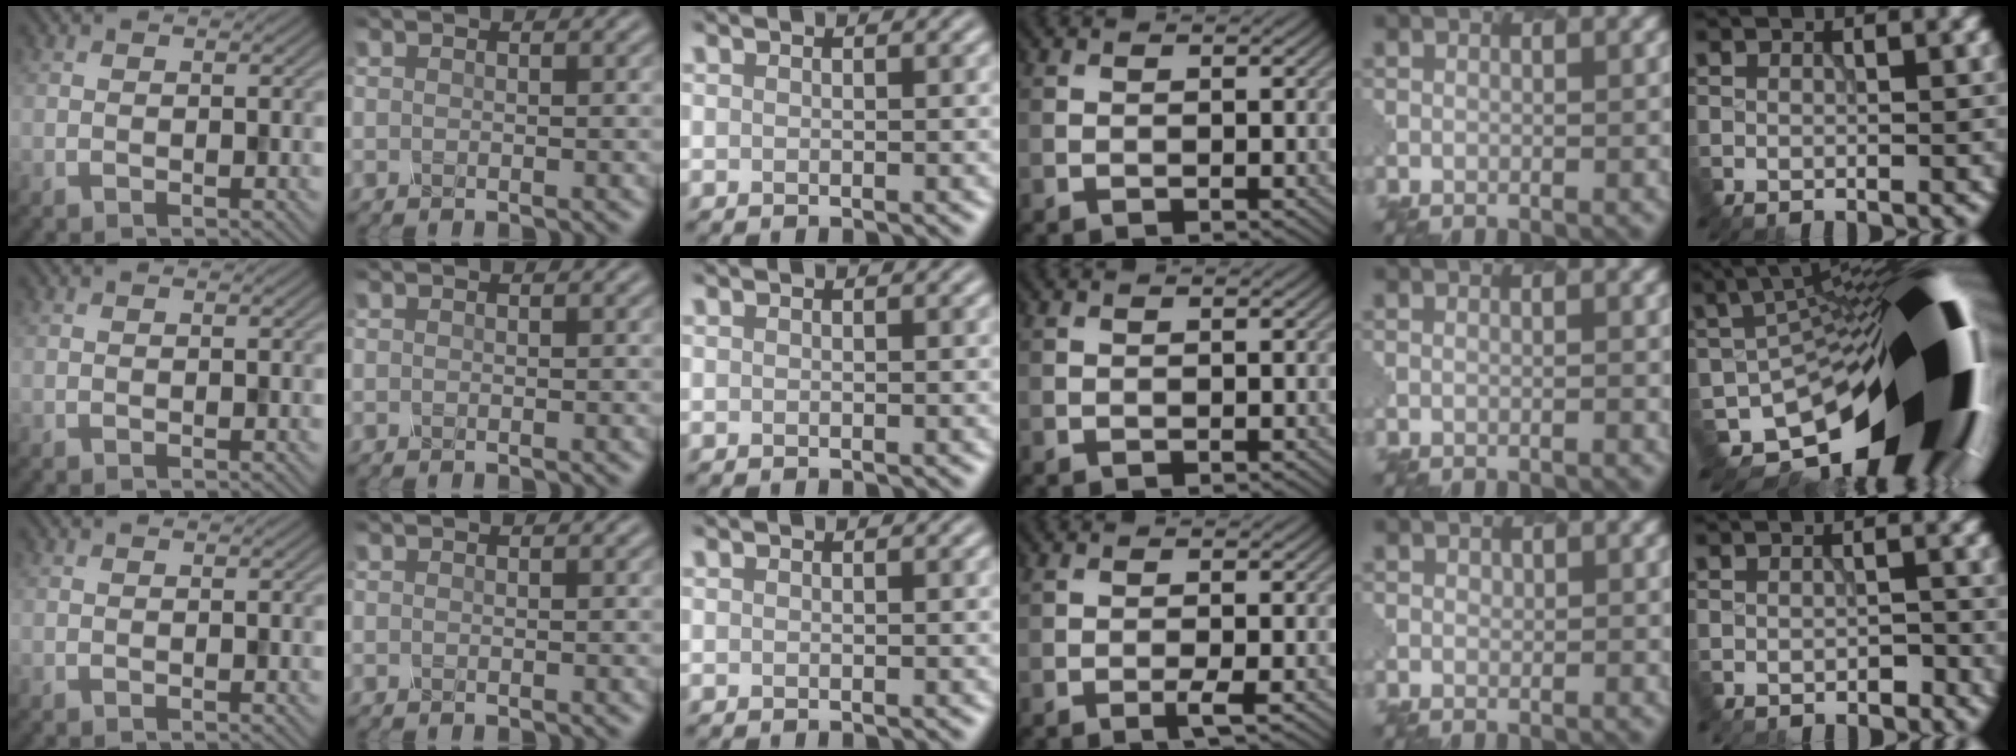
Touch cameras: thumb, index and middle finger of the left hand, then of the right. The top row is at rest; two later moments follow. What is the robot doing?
{"motion": "dispense", "object": "spray bottle"}